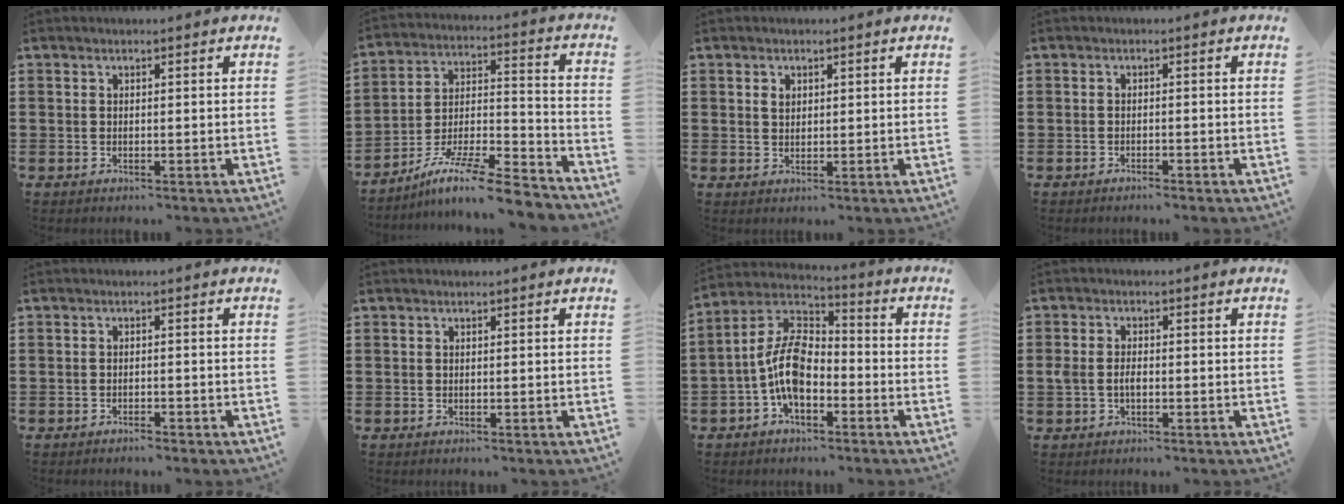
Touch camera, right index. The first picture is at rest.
{"total": 10.8, "force": [-8.9, 1.2, 5.9], "torque": [-0.099, 0.017, -0.173]}
{"total": 1.5, "force": [0.6, 1.2, 0.8], "torque": [-0.019, 0.005, 0.011]}
{"total": 0.9, "force": [-0.8, 0.1, 0.3], "torque": [-0.009, -0.002, -0.016]}
{"total": 1.1, "force": [-1.0, 0.1, 0.4], "torque": [-0.011, -0.002, -0.020]}
{"total": 0.0}
{"total": 10.0, "force": [-3.0, 5.4, 7.9], "torque": [-0.195, 0.002, -0.064]}
{"total": 2.5, "force": [-0.4, 1.4, 2.0], "torque": [-0.053, -0.002, -0.012]}